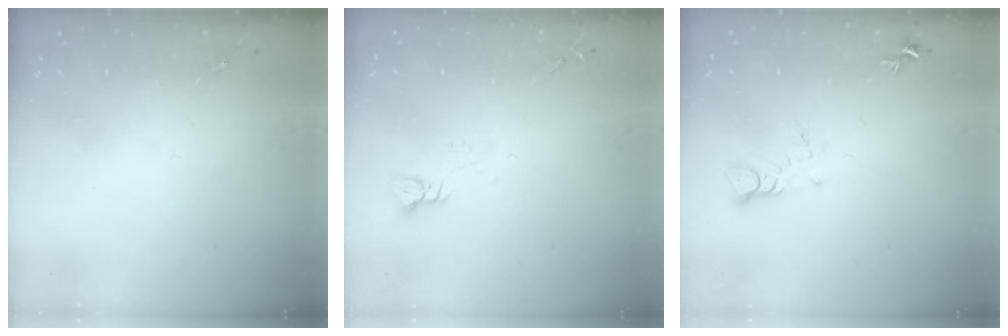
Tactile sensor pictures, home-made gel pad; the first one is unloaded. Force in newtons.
{"total": 3.0, "press": 3.0, "slide": 0.3}
{"total": 4.0, "press": 4.0, "slide": 0.3}